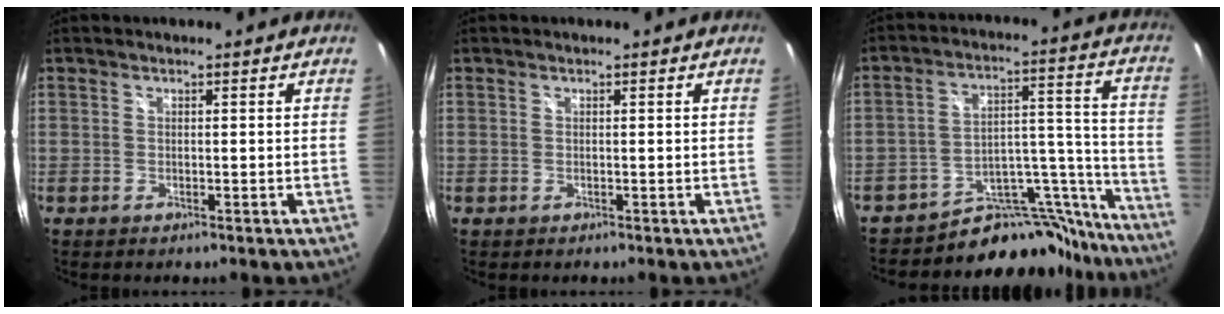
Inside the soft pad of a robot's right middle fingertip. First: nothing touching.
{"total": 0.0}
{"total": 18.1, "force": [-16.4, 7.4, 2.4], "torque": [-0.013, 0.085, -0.235]}